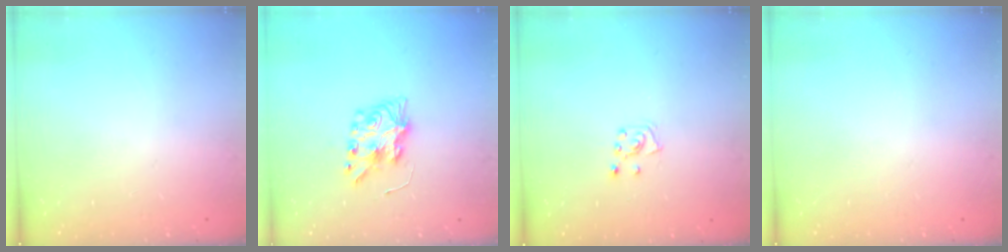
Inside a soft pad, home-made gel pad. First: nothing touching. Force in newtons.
{"total": 7.7, "press": 7.7, "slide": 0.3}
{"total": 5.9, "press": 5.8, "slide": 0.7}
{"total": 0.0}